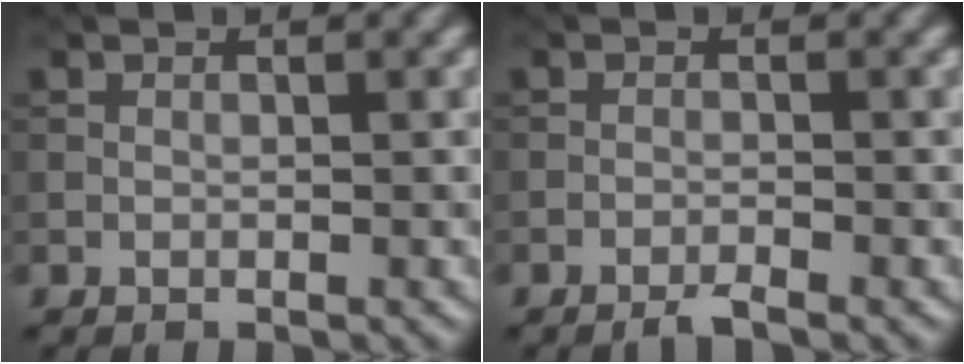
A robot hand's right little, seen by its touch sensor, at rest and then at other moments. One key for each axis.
{"total": 1.4, "fx": -1.2, "fy": -0.1, "fz": 0.7, "tx": -0.012, "ty": 0.002, "tz": -0.026}